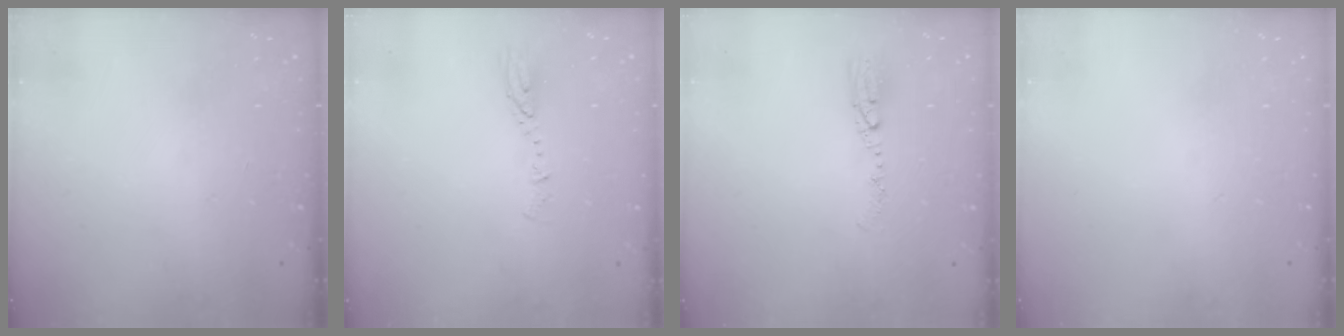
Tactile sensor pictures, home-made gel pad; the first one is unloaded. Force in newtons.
{"total": 3.8, "press": 3.8, "slide": 0.4}
{"total": 6.3, "press": 6.0, "slide": 1.7}
{"total": 0.0}